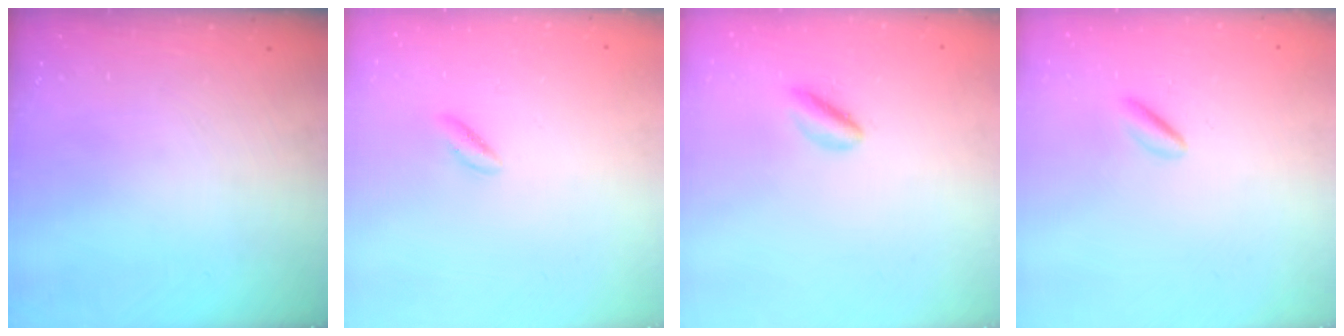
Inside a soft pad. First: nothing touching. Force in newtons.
{"total": 1.5, "press": 1.1, "slide": 1.0}
{"total": 3.3, "press": 3.1, "slide": 1.3}
{"total": 1.5, "press": 1.3, "slide": 0.7}